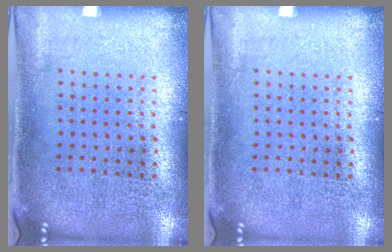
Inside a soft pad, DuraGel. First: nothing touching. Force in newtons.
{"total": 0.0}